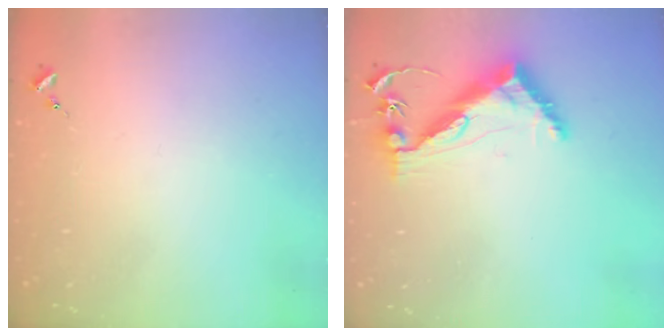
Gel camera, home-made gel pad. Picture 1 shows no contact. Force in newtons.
{"total": 12.8, "press": 12.8, "slide": 0.8}